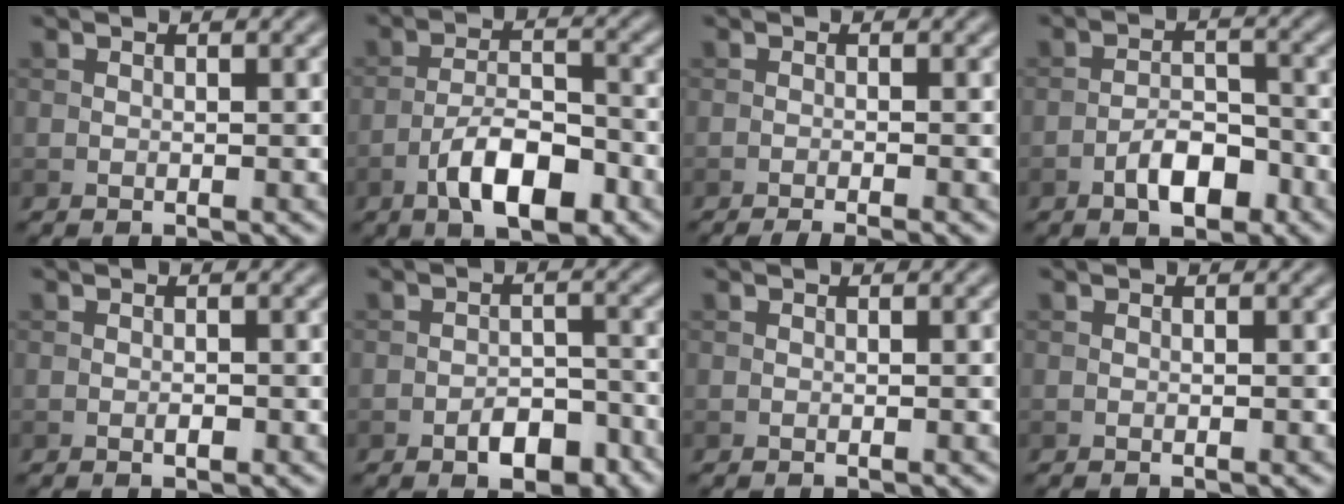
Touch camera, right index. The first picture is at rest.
{"total": 6.5, "force": [-3.4, 2.5, 4.9], "torque": [-0.083, 0.007, -0.062]}
{"total": 2.9, "force": [-1.9, 0.5, 2.1], "torque": [-0.030, 0.004, -0.036]}
{"total": 4.0, "force": [-2.2, 1.8, 2.8], "torque": [-0.039, 0.011, -0.039]}
{"total": 0.6, "force": [-0.3, 0.2, 0.5], "torque": [-0.010, 0.001, -0.004]}
{"total": 3.9, "force": [-2.3, 2.0, 2.5], "torque": [-0.034, 0.006, -0.033]}
{"total": 0.0}
{"total": 0.0}